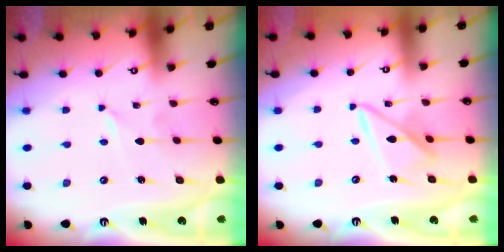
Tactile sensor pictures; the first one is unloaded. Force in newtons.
{"total": 11.4, "press": 11.3, "slide": 1.0}